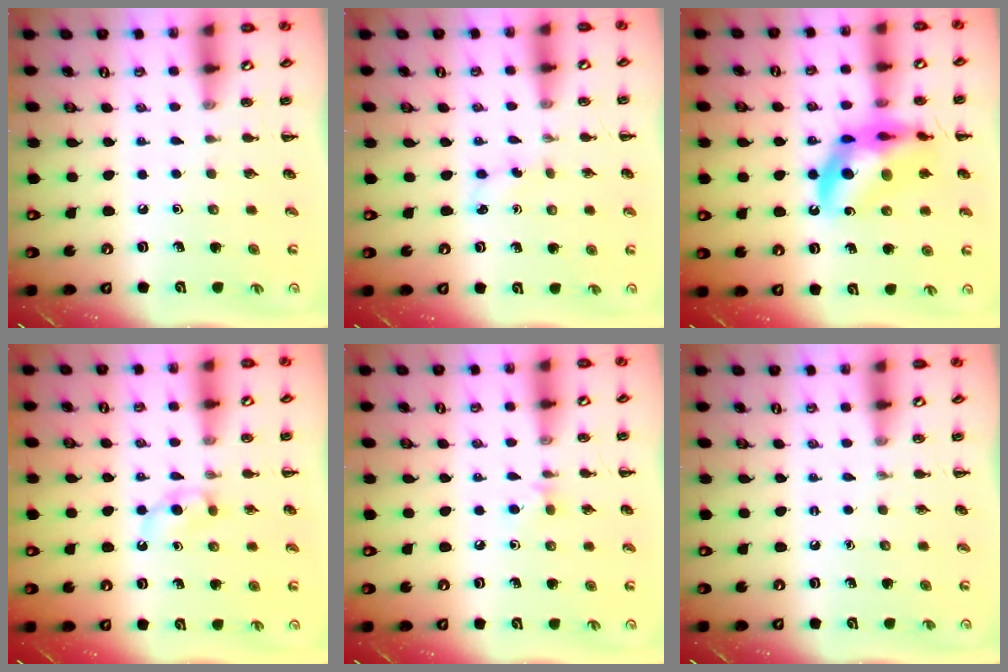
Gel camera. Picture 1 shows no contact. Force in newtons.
{"total": 2.6, "press": 2.5, "slide": 0.8}
{"total": 17.3, "press": 16.8, "slide": 4.0}
{"total": 3.7, "press": 3.4, "slide": 1.5}
{"total": 4.0, "press": 3.7, "slide": 1.5}
{"total": 0.0}